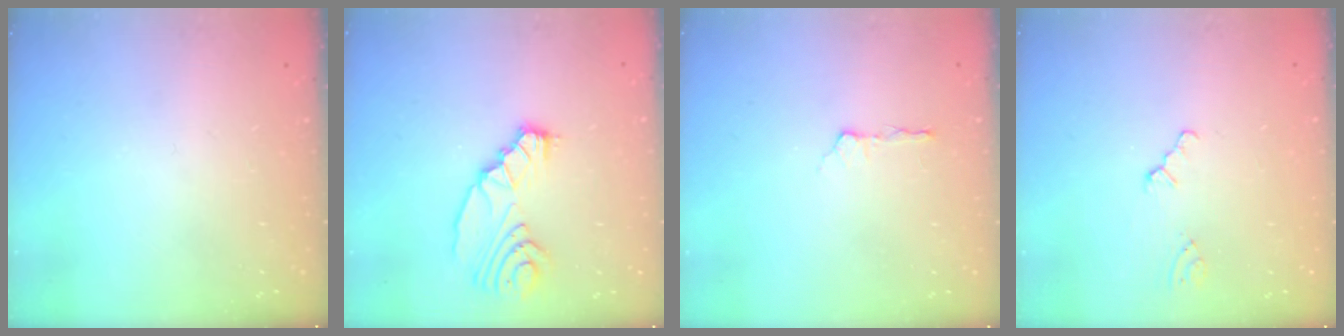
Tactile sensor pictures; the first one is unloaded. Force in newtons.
{"total": 10.5, "press": 9.9, "slide": 3.7}
{"total": 2.9, "press": 2.4, "slide": 1.6}
{"total": 0.0}